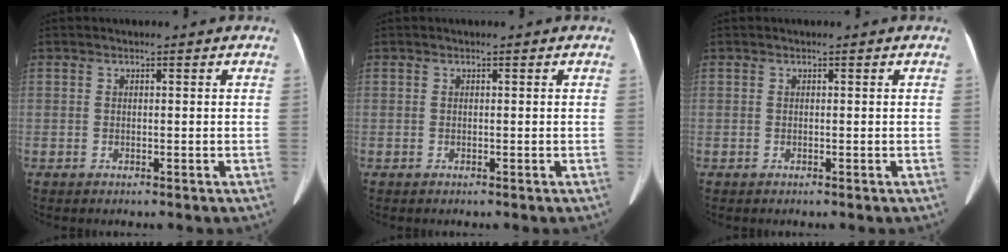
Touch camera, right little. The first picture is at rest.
{"total": 0.0}
{"total": 0.0}